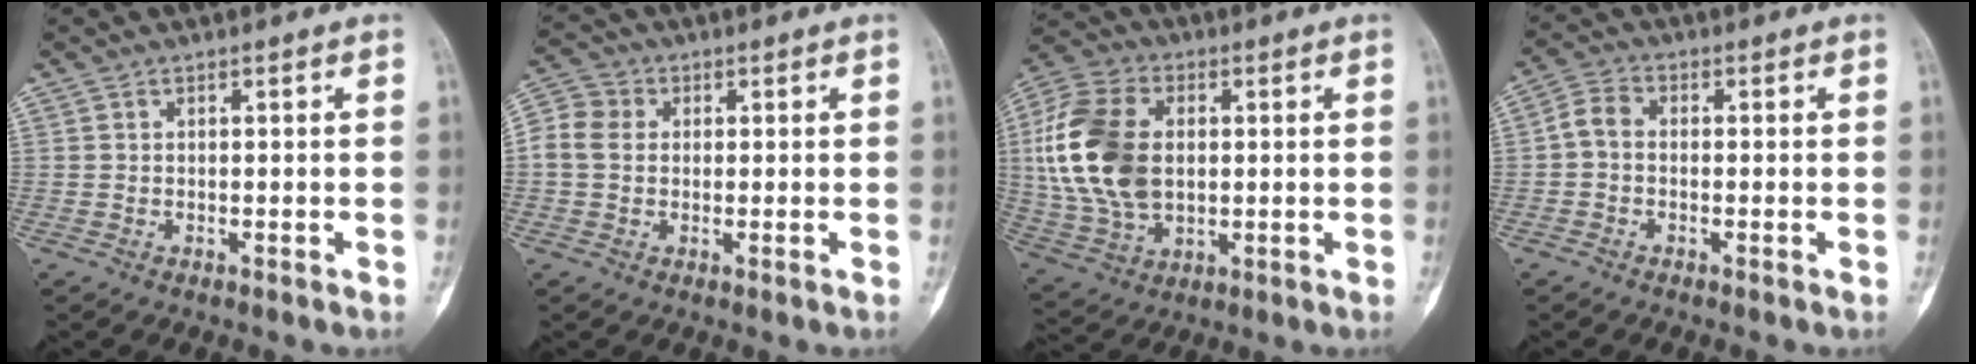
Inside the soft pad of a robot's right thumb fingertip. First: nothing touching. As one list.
[{"total": 7.5, "force": [0.5, 6.3, 3.9], "torque": [-0.075, 0.021, 0.003]}, {"total": 19.0, "force": [1.6, 12.5, 14.2], "torque": [-0.288, 0.006, 0.034]}, {"total": 3.9, "force": [-0.7, 2.8, 2.7], "torque": [-0.047, 0.017, -0.026]}]